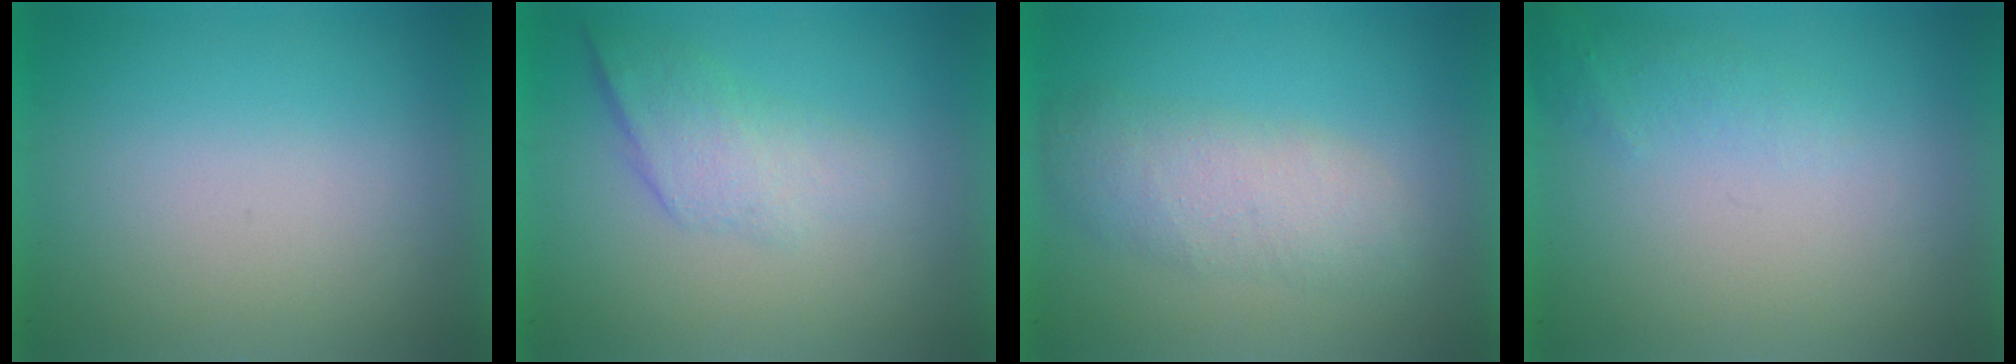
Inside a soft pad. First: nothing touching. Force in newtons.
{"total": 2.2}
{"total": 3.2}
{"total": 1.3}